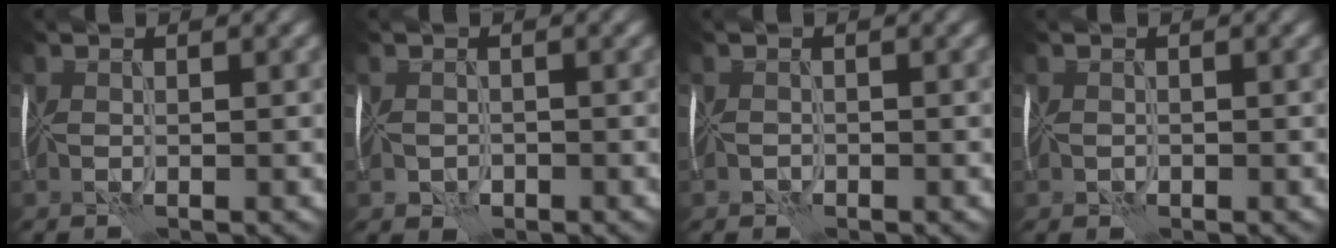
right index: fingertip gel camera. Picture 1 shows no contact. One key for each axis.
{"total": 1.7, "fx": -0.8, "fy": 1.2, "fz": 0.9, "tx": -0.016, "ty": -0.004, "tz": -0.012}
{"total": 1.0, "fx": -0.8, "fy": 0.5, "fz": 0.5, "tx": -0.009, "ty": 0.001, "tz": -0.015}
{"total": 1.0, "fx": -0.5, "fy": 0.6, "fz": 0.7, "tx": -0.012, "ty": -0.003, "tz": -0.006}